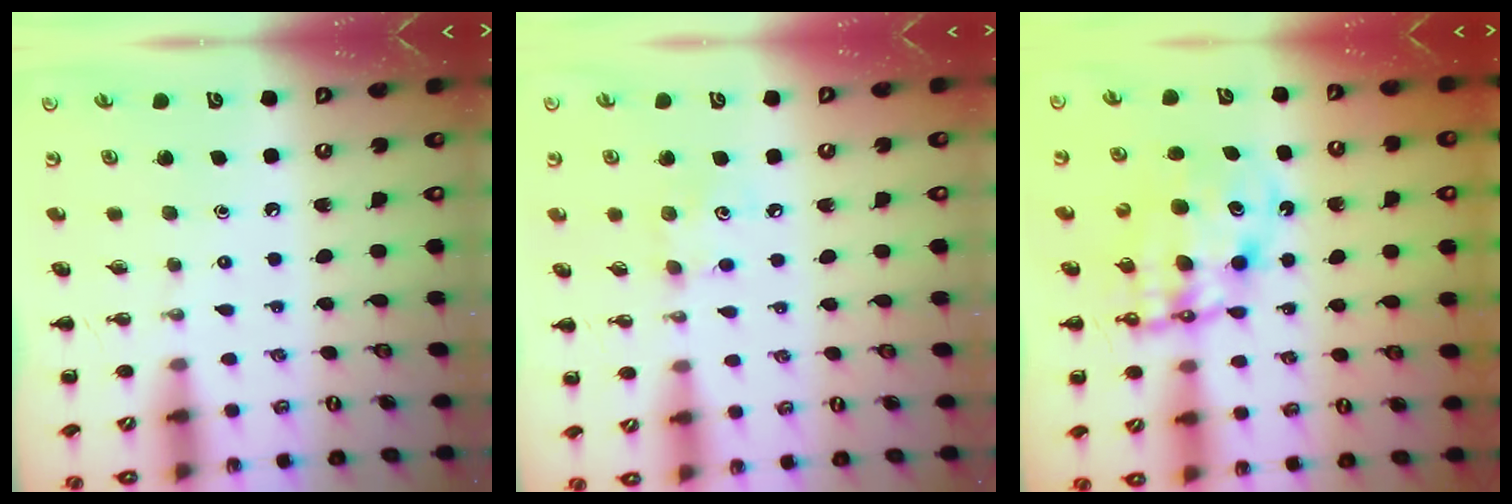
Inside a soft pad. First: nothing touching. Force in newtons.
{"total": 5.6, "press": 5.5, "slide": 1.0}
{"total": 10.8, "press": 10.4, "slide": 2.8}